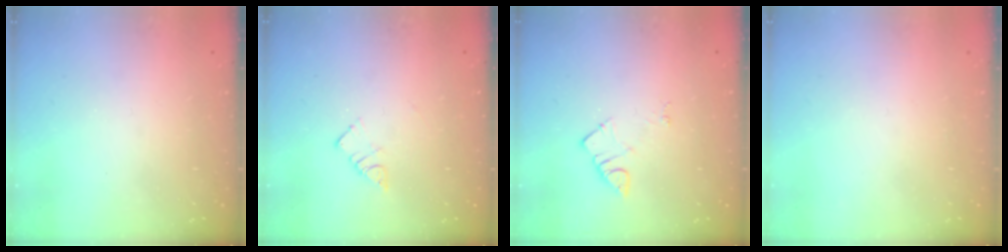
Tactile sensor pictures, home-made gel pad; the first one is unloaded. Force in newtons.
{"total": 3.9, "press": 3.9, "slide": 0.4}
{"total": 3.8, "press": 3.7, "slide": 0.5}
{"total": 1.8, "press": 1.7, "slide": 0.1}